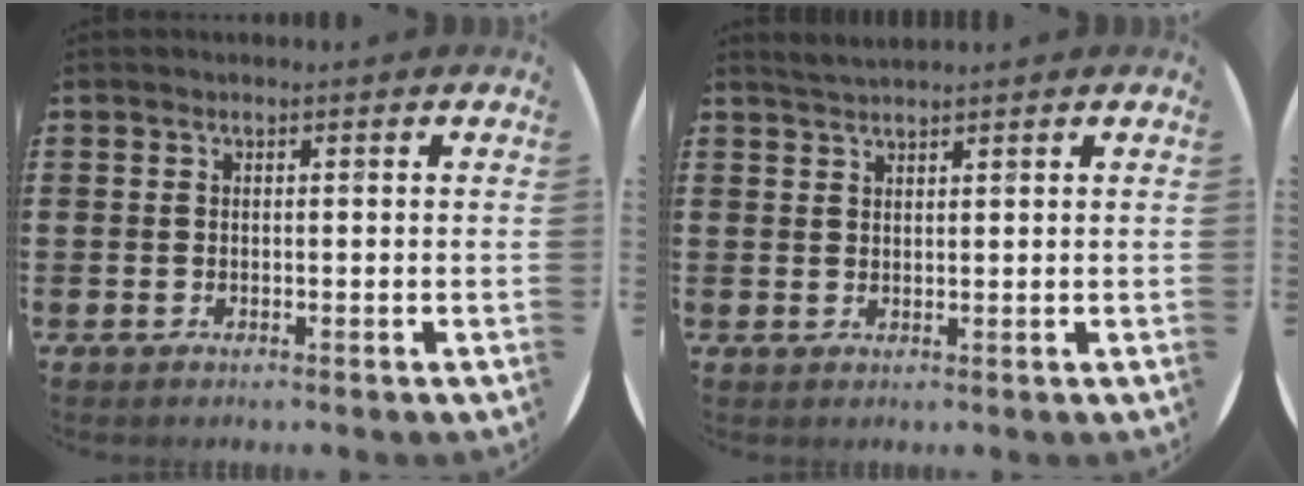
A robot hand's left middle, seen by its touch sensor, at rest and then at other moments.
{"total": 1.6, "force": [1.6, -0.1, 0.3], "torque": [-0.007, 0.001, 0.031]}